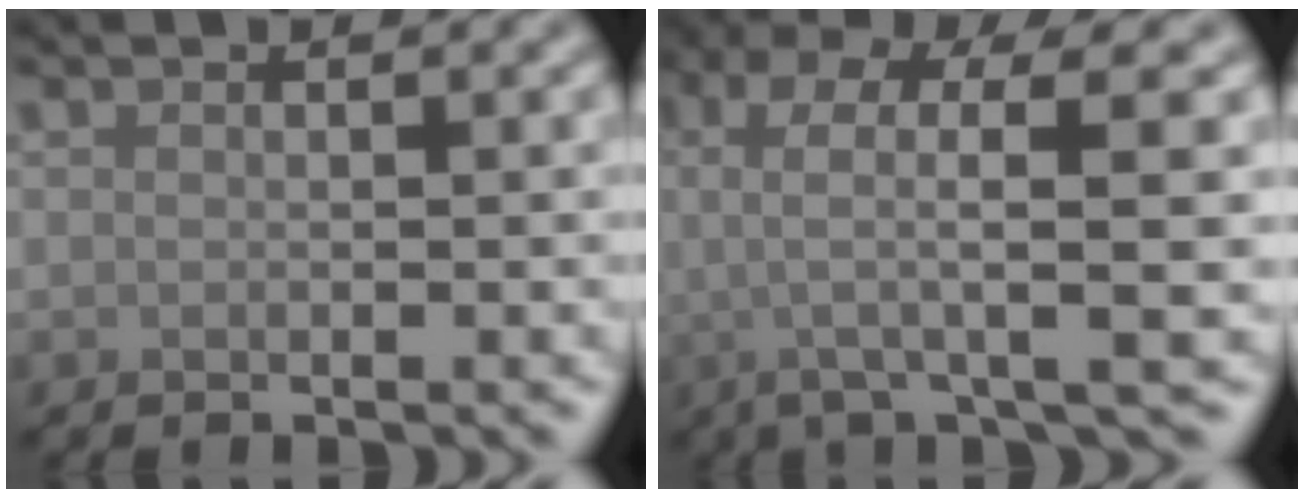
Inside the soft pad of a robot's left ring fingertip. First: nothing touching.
{"total": 6.3, "force": [0.7, 1.3, 6.1], "torque": [-0.100, 0.011, 0.002]}